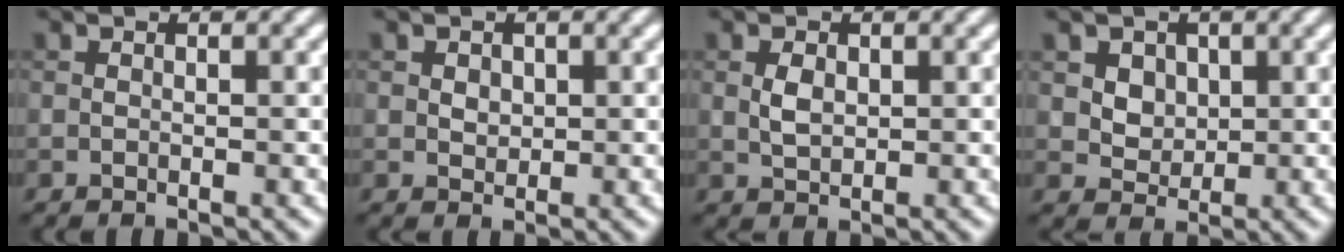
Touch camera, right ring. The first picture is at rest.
{"total": 1.1, "force": [0.4, 0.9, 0.5], "torque": [-0.010, -0.001, 0.008]}
{"total": 1.6, "force": [0.4, 1.1, 1.2], "torque": [-0.025, 0.000, 0.009]}
{"total": 3.4, "force": [1.4, 2.6, 1.6], "torque": [-0.041, -0.002, 0.038]}